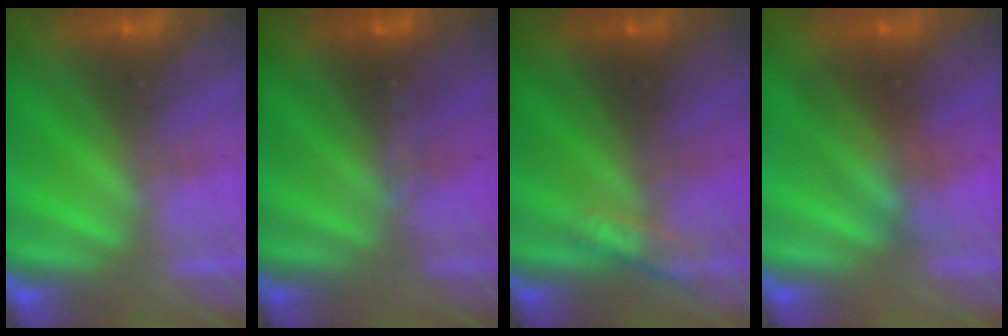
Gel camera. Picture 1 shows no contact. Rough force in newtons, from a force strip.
{"total": 2.7}
{"total": 3.1}
{"total": 2.7}